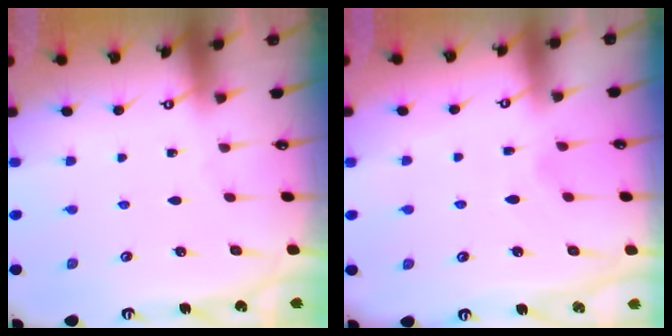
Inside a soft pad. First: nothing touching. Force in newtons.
{"total": 1.1, "press": 0.6, "slide": 1.0}